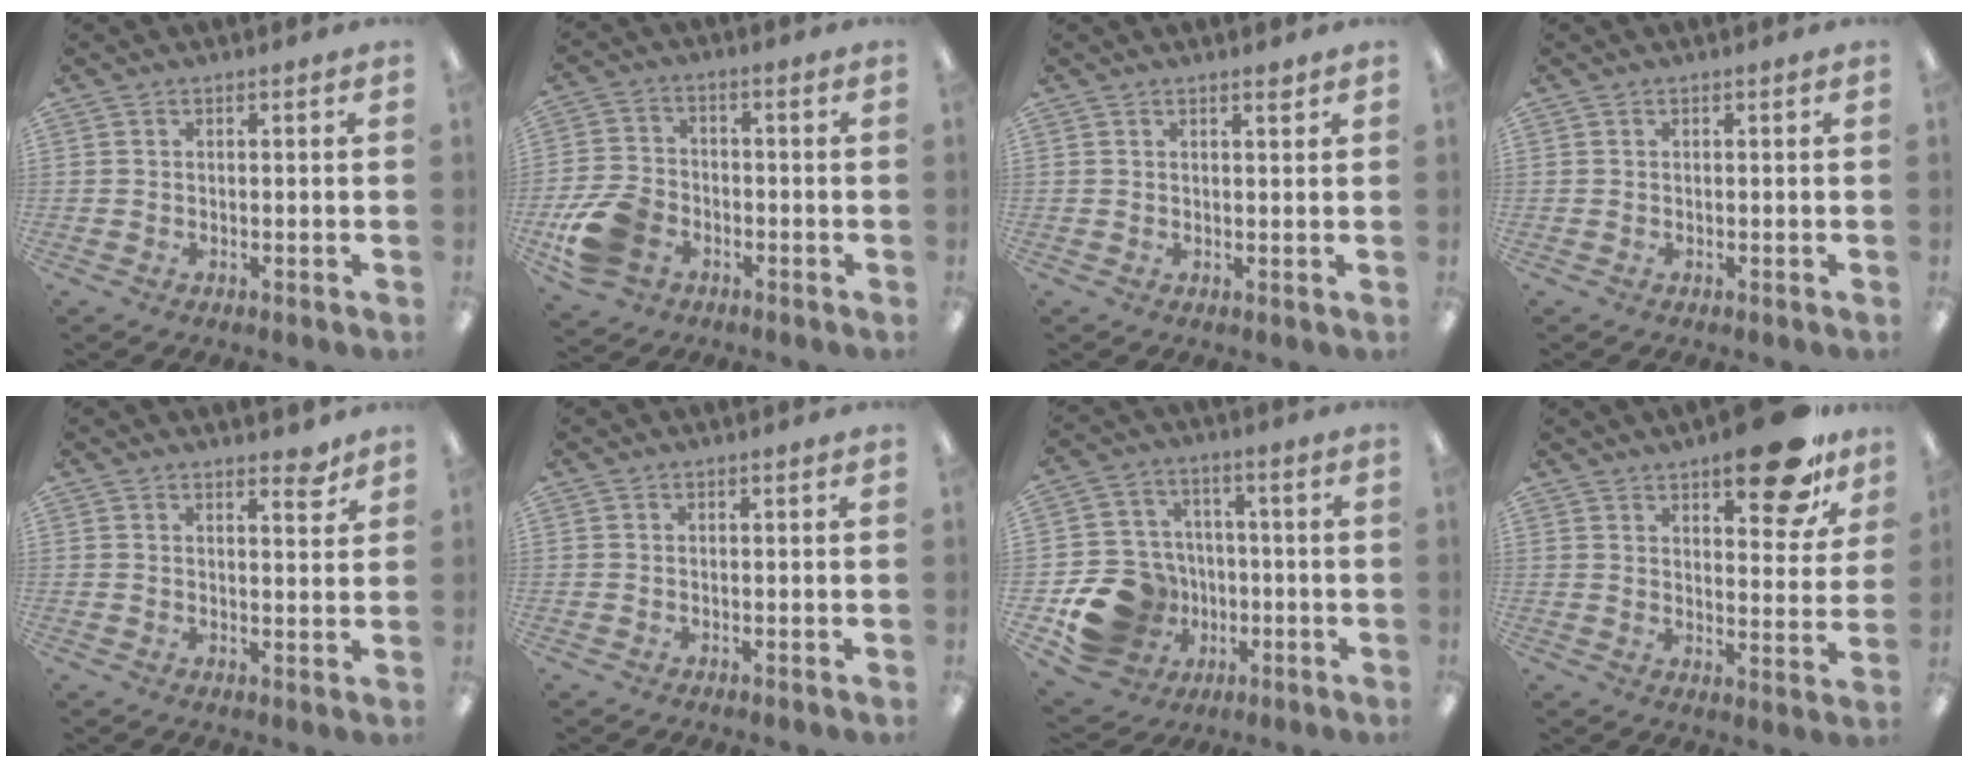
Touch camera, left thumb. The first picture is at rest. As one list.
[{"total": 10.8, "force": [-4.5, 7.7, 6.1], "torque": [-0.133, 0.024, -0.078]}, {"total": 1.4, "force": [1.2, 0.2, 0.7], "torque": [-0.008, -0.004, 0.019]}, {"total": 0.0}, {"total": 4.0, "force": [3.2, 1.3, 1.9], "torque": [-0.012, -0.020, 0.051]}, {"total": 0.0}, {"total": 15.9, "force": [-5.1, 13.8, 6.1], "torque": [-0.134, 0.039, -0.071]}, {"total": 15.0, "force": [10.5, 5.6, 9.2], "torque": [-0.108, -0.063, 0.170]}]